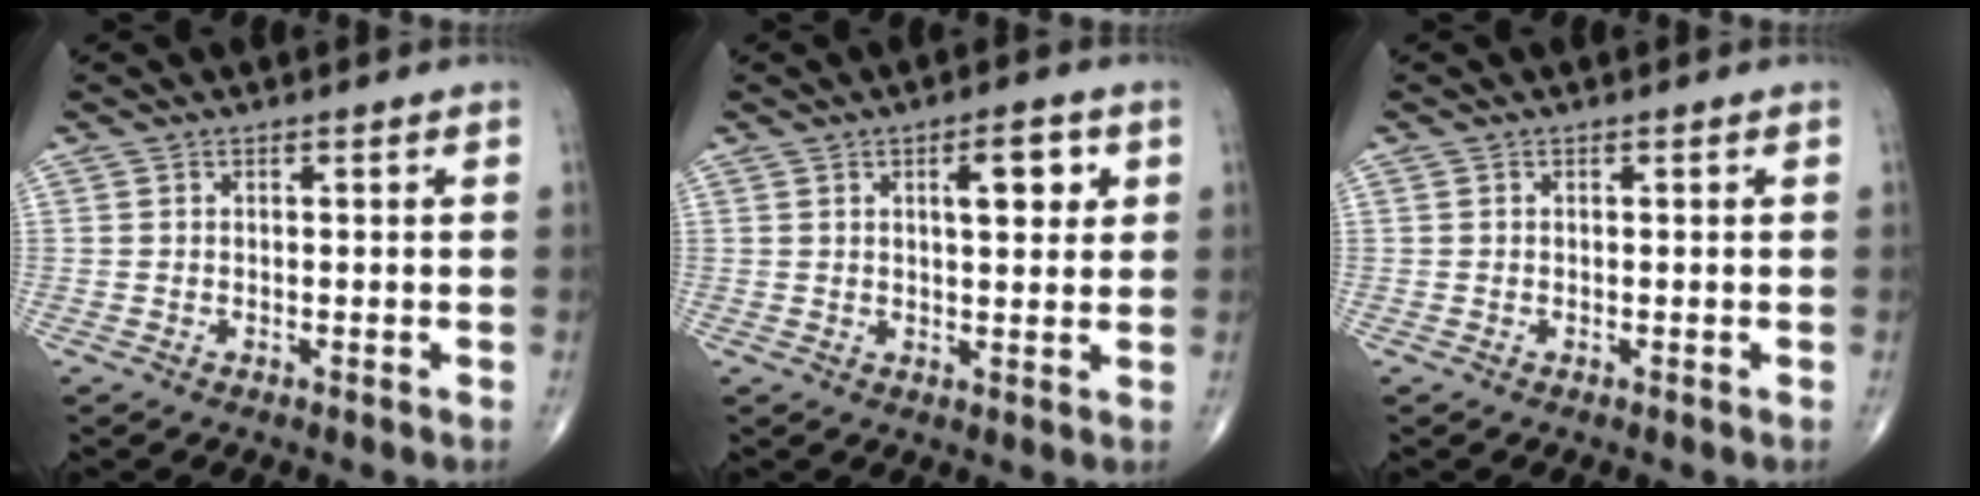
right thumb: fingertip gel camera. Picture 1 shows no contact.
{"total": 6.5, "force": [2.4, 2.4, 5.6], "torque": [-0.067, -0.009, 0.033]}
{"total": 0.0}